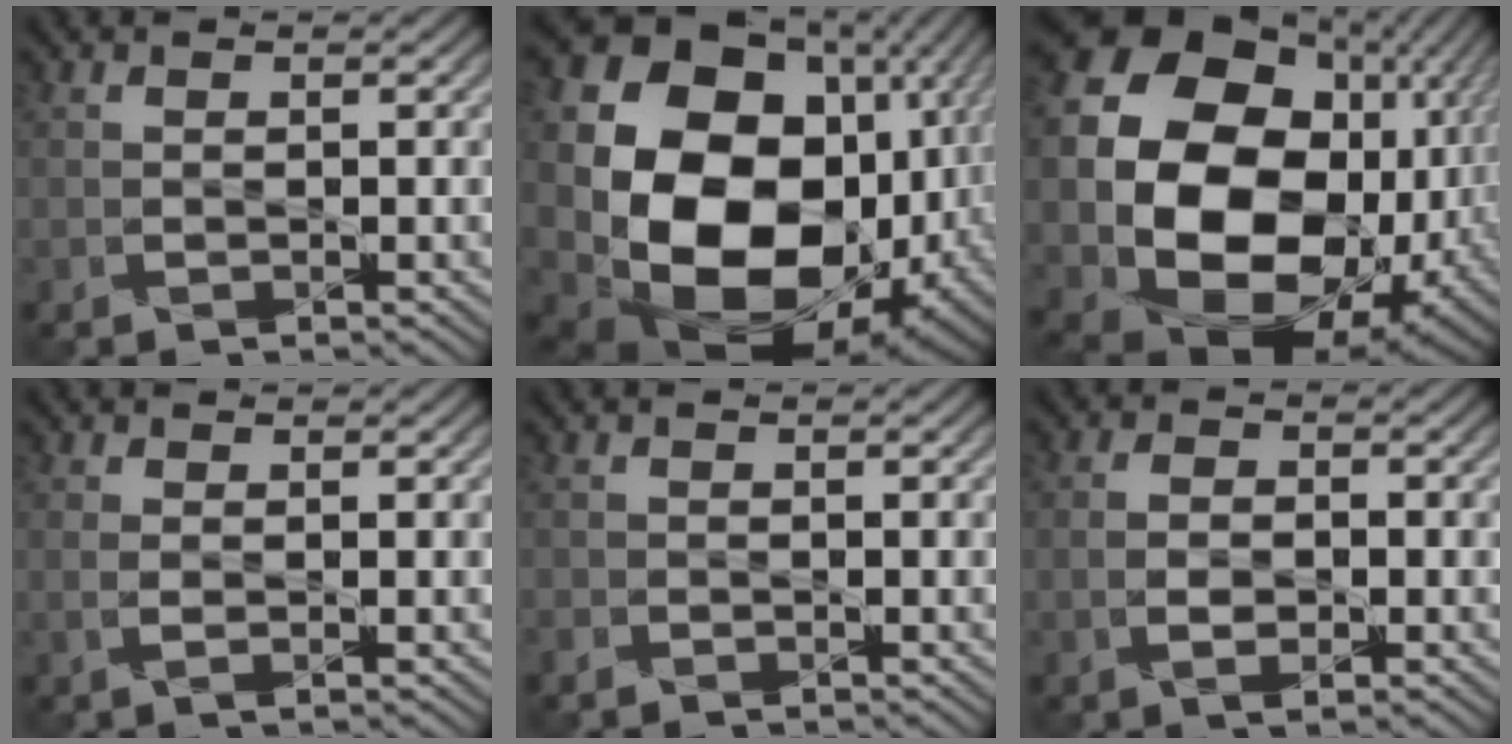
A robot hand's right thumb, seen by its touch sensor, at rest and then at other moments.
{"total": 22.4, "force": [0.3, 17.5, 14.0], "torque": [-0.308, -0.058, 0.061]}
{"total": 22.6, "force": [-0.2, 17.8, 13.9], "torque": [-0.306, -0.055, 0.046]}
{"total": 1.4, "force": [-0.1, 0.5, 1.3], "torque": [-0.035, -0.001, -0.003]}
{"total": 1.2, "force": [-0.9, 0.7, 0.3], "torque": [-0.009, -0.003, -0.020]}
{"total": 3.5, "force": [-0.9, 2.0, 2.7], "torque": [-0.043, 0.000, -0.021]}